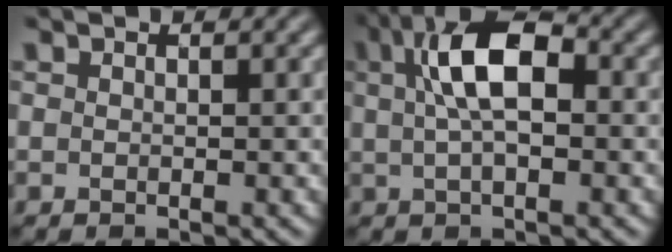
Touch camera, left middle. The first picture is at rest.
{"total": 6.9, "force": [1.2, 3.0, 6.1], "torque": [-0.112, 0.018, 0.016]}